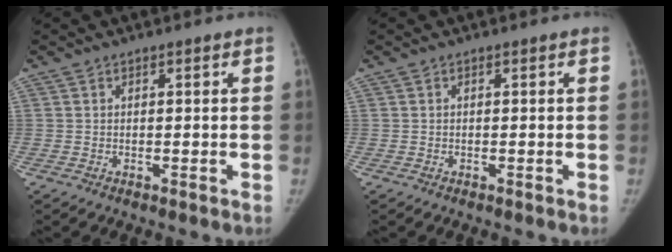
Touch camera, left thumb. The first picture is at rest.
{"total": 0.0}